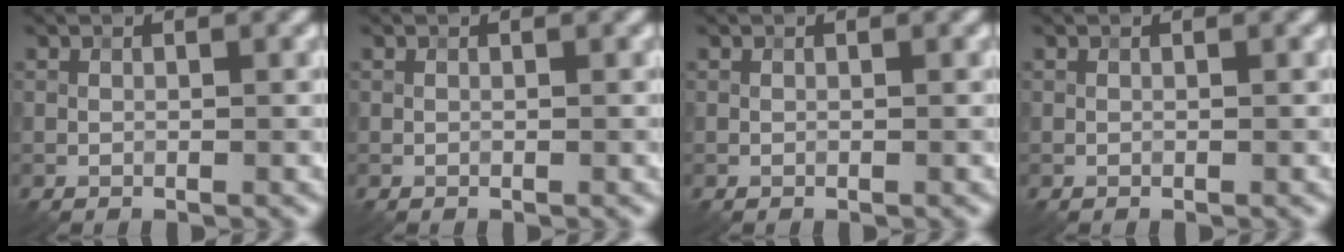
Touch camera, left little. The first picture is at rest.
{"total": 0.0}
{"total": 0.0}
{"total": 0.0}